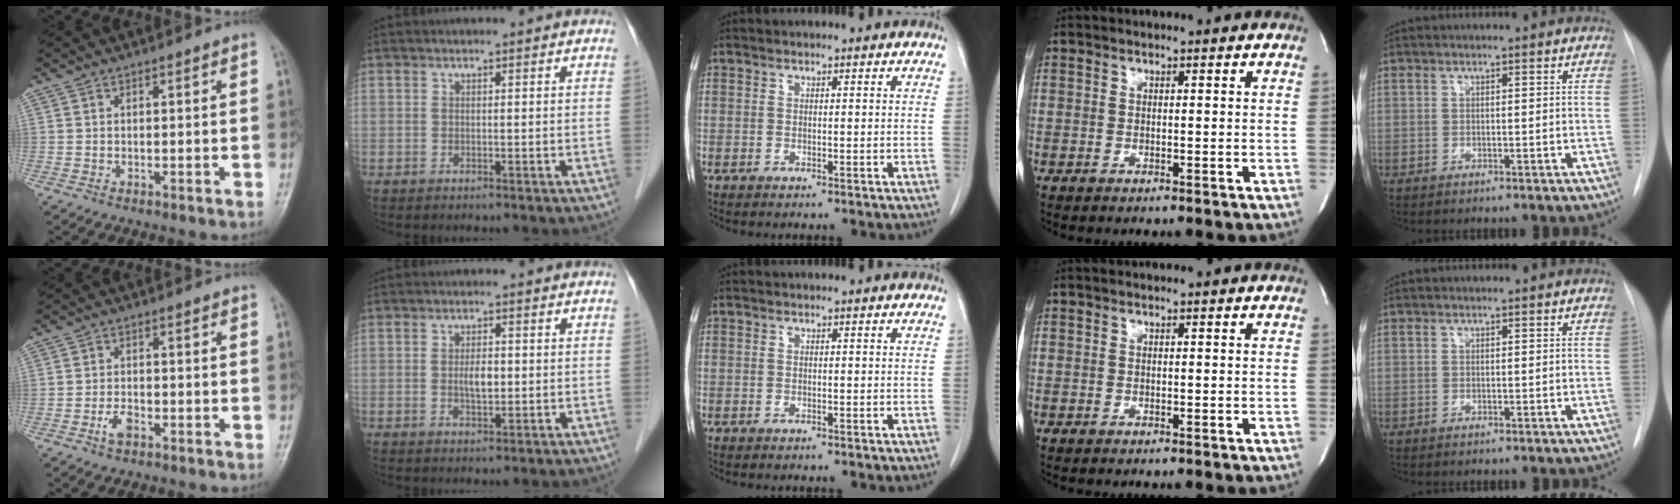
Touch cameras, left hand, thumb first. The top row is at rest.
{"thumb": {"total": 3.0, "force": [-1.6, 1.6, 2.0], "torque": [-0.040, 0.010, -0.030]}, "index": {"total": 2.9, "force": [-0.3, 1.2, 2.6], "torque": [-0.047, -0.003, -0.003]}}